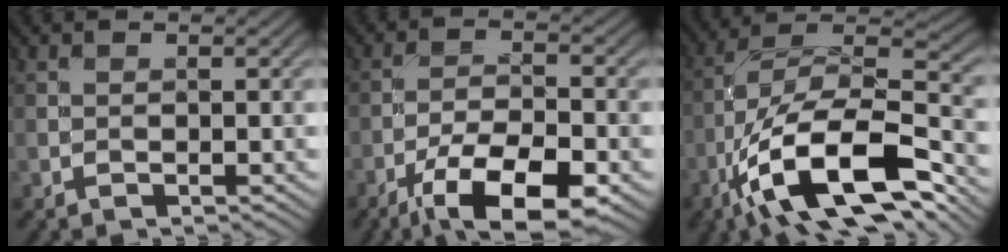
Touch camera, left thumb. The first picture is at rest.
{"total": 11.1, "force": [-6.5, 3.8, 8.1], "torque": [-0.145, -0.005, -0.118]}
{"total": 16.8, "force": [-8.0, 6.7, 13.1], "torque": [-0.234, -0.005, -0.157]}